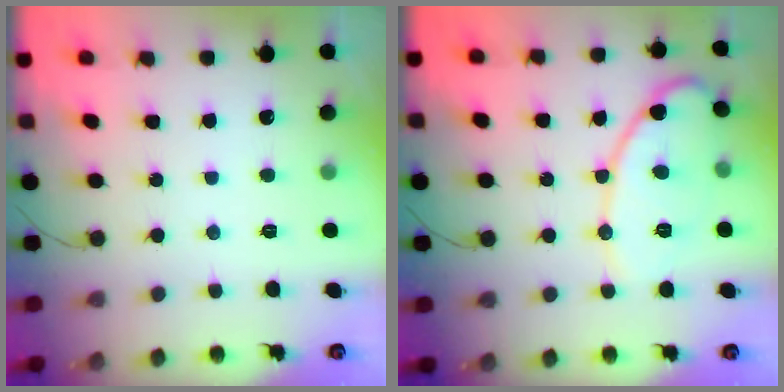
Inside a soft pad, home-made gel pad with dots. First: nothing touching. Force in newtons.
{"total": 11.9, "press": 11.8, "slide": 0.5}